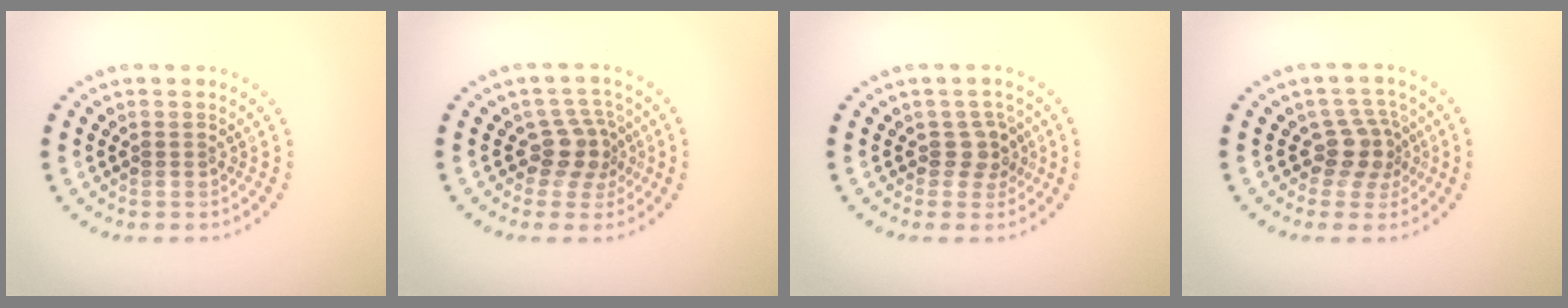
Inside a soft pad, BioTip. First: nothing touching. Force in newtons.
{"total": 2.8, "press": 2.2, "slide": 1.8}
{"total": 2.1, "press": 1.8, "slide": 1.2}
{"total": 2.8, "press": 2.2, "slide": 1.8}